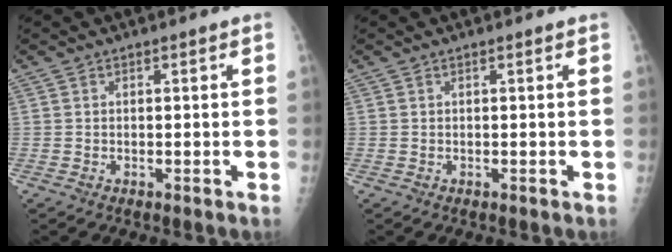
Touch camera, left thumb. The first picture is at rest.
{"total": 0.0}